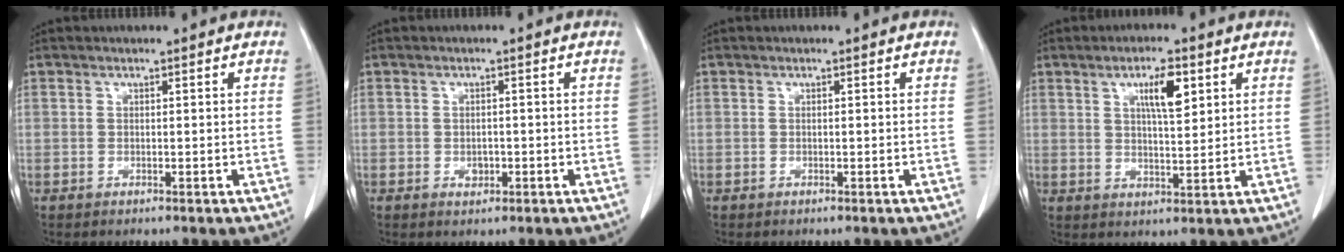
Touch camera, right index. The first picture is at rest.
{"total": 1.7, "force": [-0.5, 1.1, 1.1], "torque": [-0.015, 0.002, -0.003]}
{"total": 0.0}
{"total": 6.1, "force": [2.7, 1.3, 5.3], "torque": [-0.092, 0.000, 0.045]}